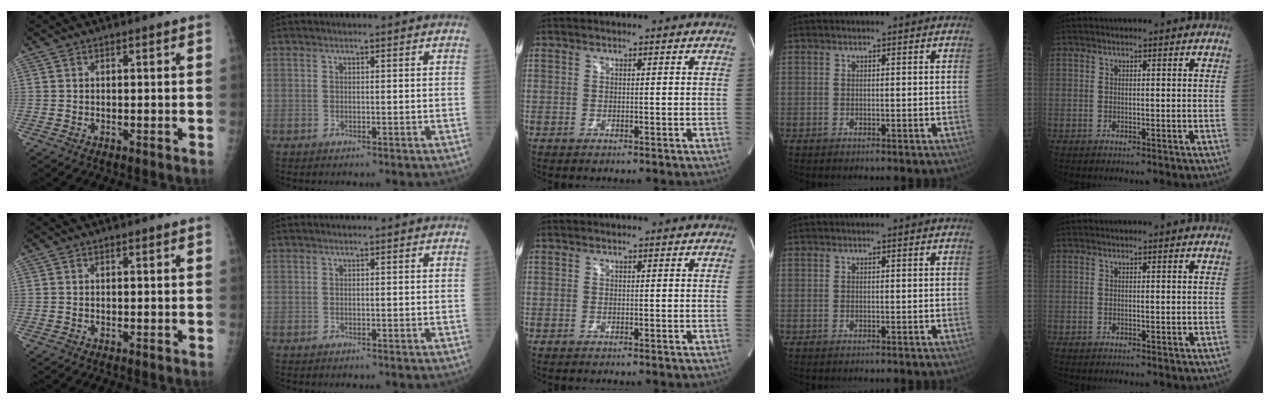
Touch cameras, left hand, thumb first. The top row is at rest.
{}